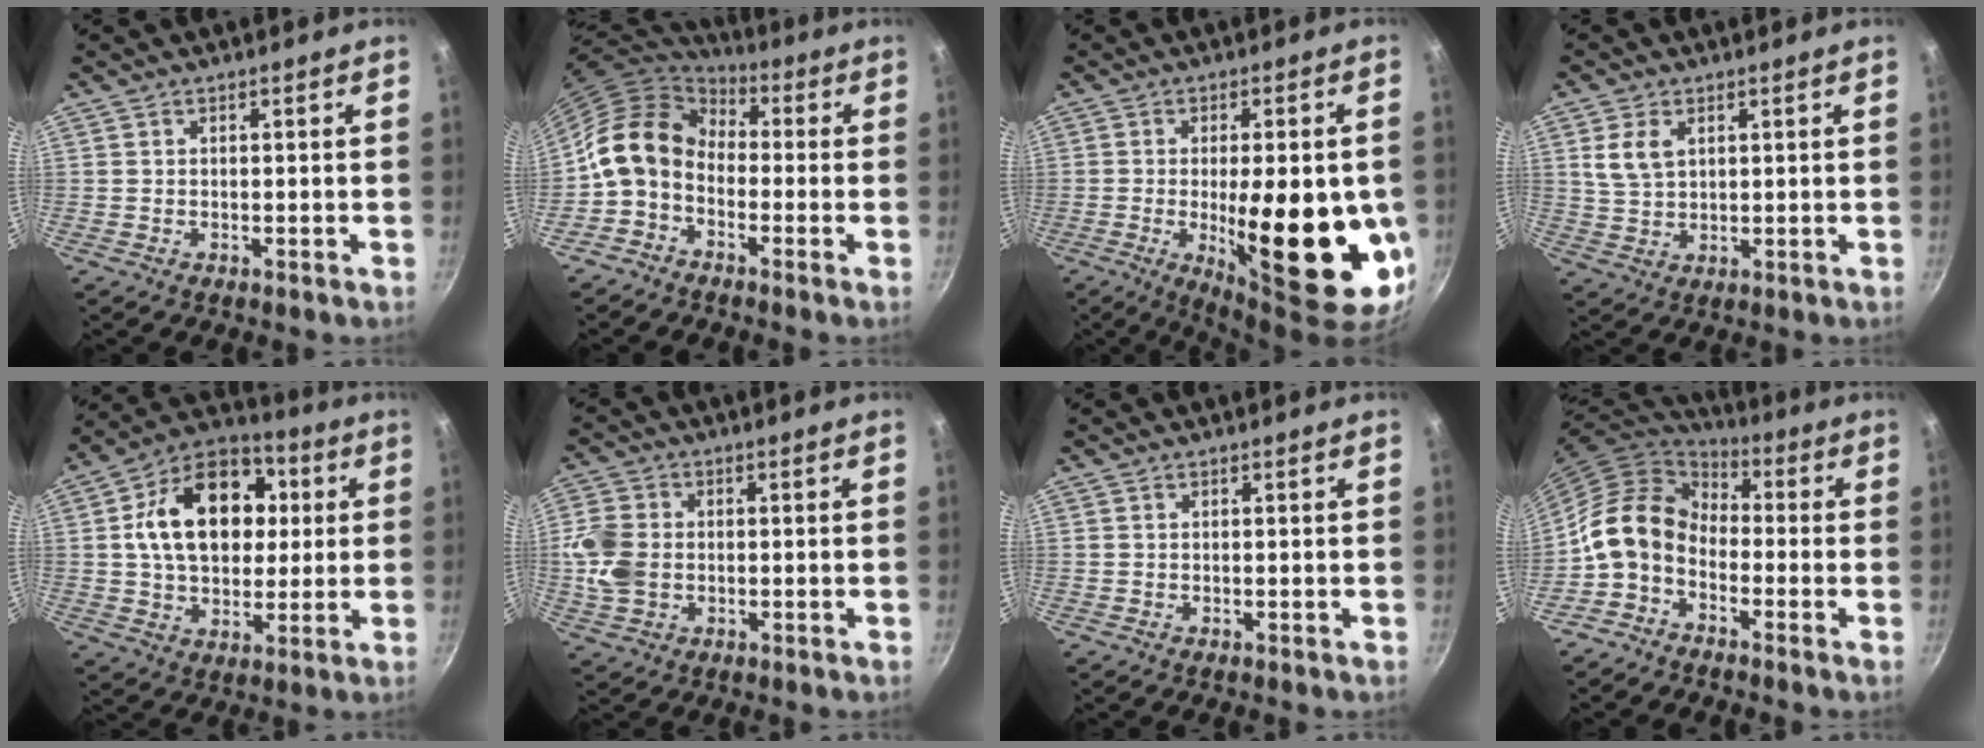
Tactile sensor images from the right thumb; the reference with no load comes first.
{"total": 11.9, "force": [-1.7, 9.1, 7.6], "torque": [-0.115, 0.043, -0.057]}
{"total": 21.6, "force": [-3.3, 7.1, 20.2], "torque": [-0.270, -0.014, -0.035]}
{"total": 5.6, "force": [2.1, 3.6, 3.8], "torque": [-0.066, -0.005, 0.044]}
{"total": 20.6, "force": [3.5, 14.6, 14.2], "torque": [-0.200, 0.021, 0.044]}
{"total": 8.5, "force": [-0.5, 6.6, 5.3], "torque": [-0.102, 0.006, -0.015]}
{"total": 0.0}
{"total": 12.2, "force": [-2.9, 9.0, 7.7], "torque": [-0.127, 0.053, -0.081]}